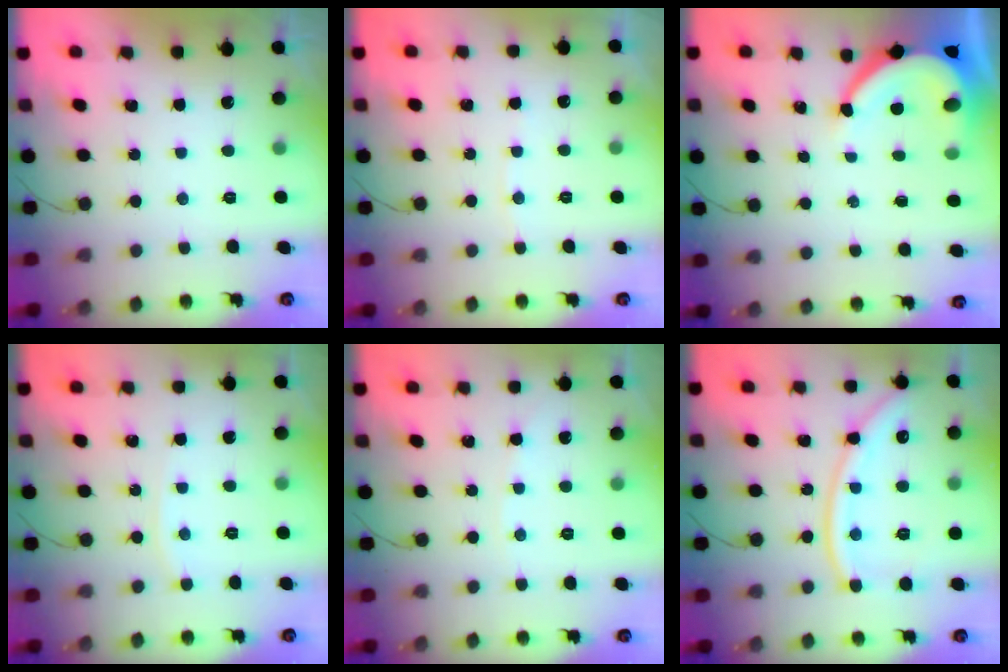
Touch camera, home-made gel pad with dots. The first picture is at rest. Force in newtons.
{"total": 2.6, "press": 2.6, "slide": 0.4}
{"total": 9.3, "press": 9.3, "slide": 1.3}
{"total": 2.3, "press": 2.3, "slide": 0.3}
{"total": 1.8, "press": 1.8, "slide": 0.3}
{"total": 14.5, "press": 14.4, "slide": 1.5}